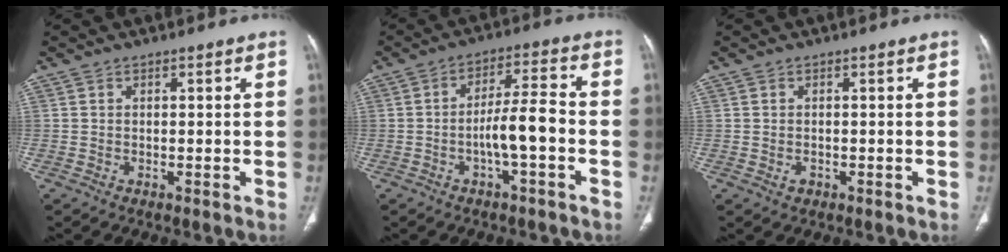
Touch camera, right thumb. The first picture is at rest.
{"total": 7.7, "force": [-2.4, 1.7, 7.1], "torque": [-0.129, 0.032, -0.041]}
{"total": 1.3, "force": [-0.4, 1.0, 0.7], "torque": [-0.012, 0.004, -0.001]}